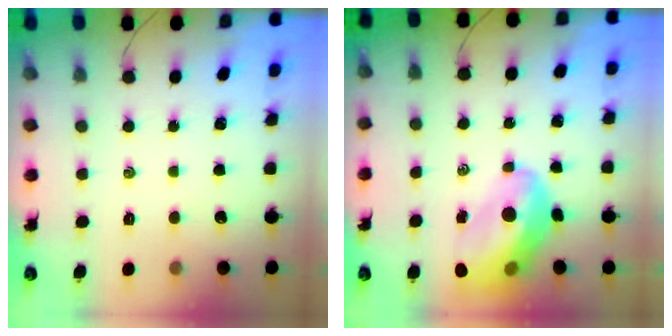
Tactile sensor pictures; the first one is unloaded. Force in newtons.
{"total": 14.2, "press": 13.6, "slide": 4.1}